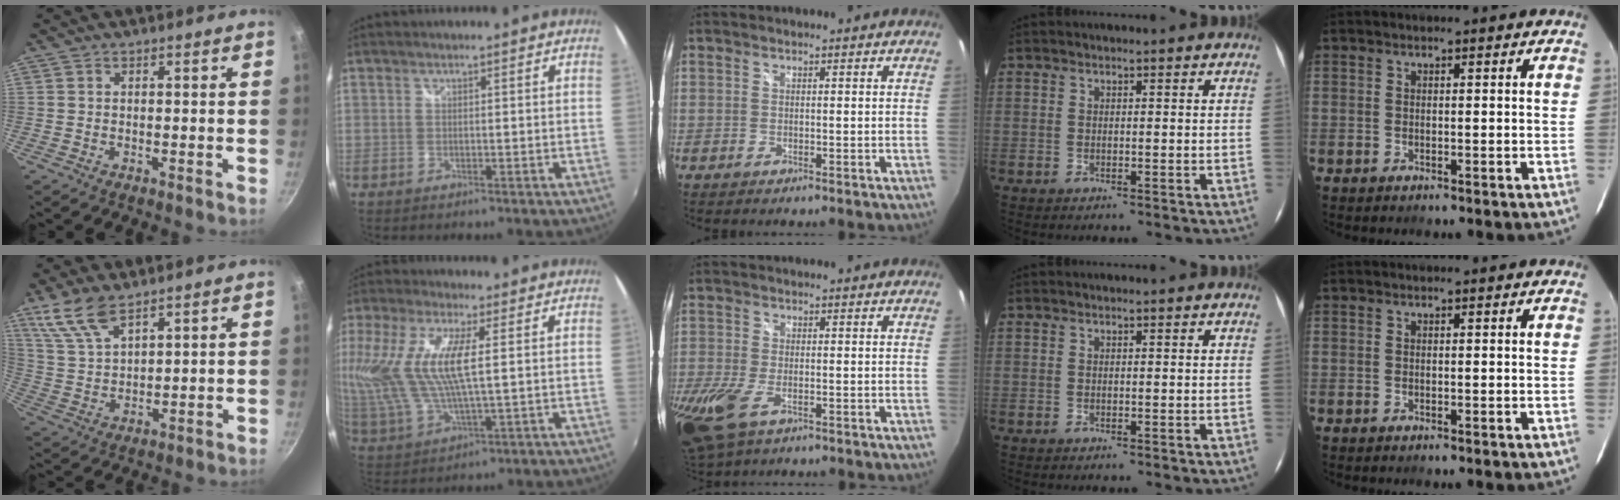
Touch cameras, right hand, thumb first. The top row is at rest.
{"thumb": {"total": 8.6, "force": [6.1, 3.1, 5.2], "torque": [-0.102, -0.021, 0.136]}, "index": {"total": 19.0, "force": [3.9, 6.7, 17.3], "torque": [-0.355, 0.000, 0.081]}, "middle": {"total": 14.8, "force": [-6.6, 8.2, 10.5], "torque": [-0.262, -0.051, -0.115]}}